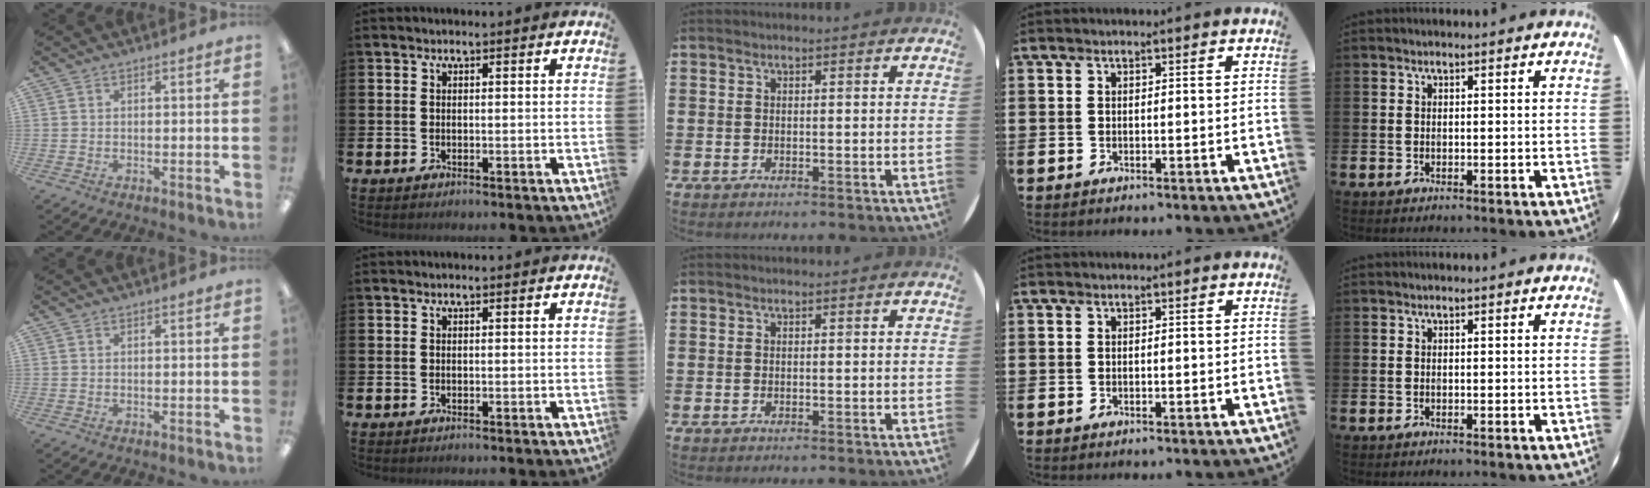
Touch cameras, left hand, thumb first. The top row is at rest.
{}